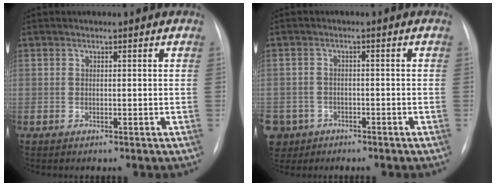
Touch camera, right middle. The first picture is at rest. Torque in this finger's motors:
{"motor_torque": [1.23, -0.91, 1.05, 0.21]}